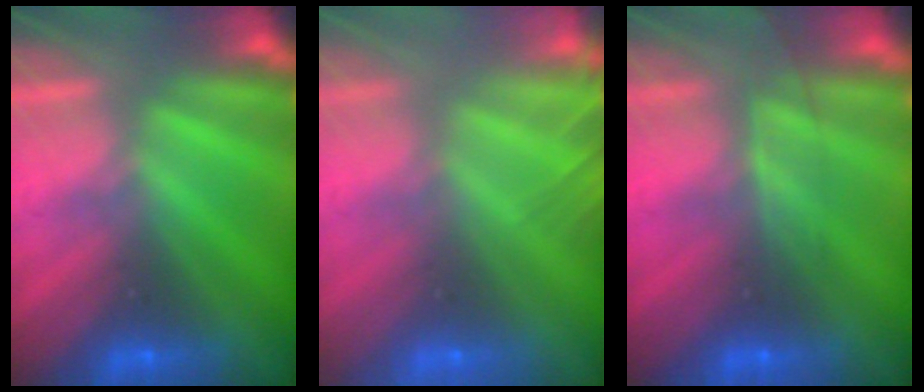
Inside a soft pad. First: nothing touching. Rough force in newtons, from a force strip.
{"total": 7.8}
{"total": 2.5}